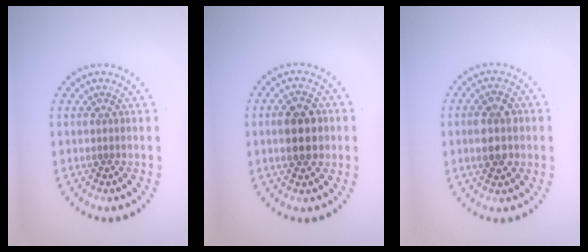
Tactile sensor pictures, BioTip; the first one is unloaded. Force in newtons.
{"total": 4.7, "press": 4.7, "slide": 0.1}
{"total": 3.7, "press": 3.7, "slide": 0.1}